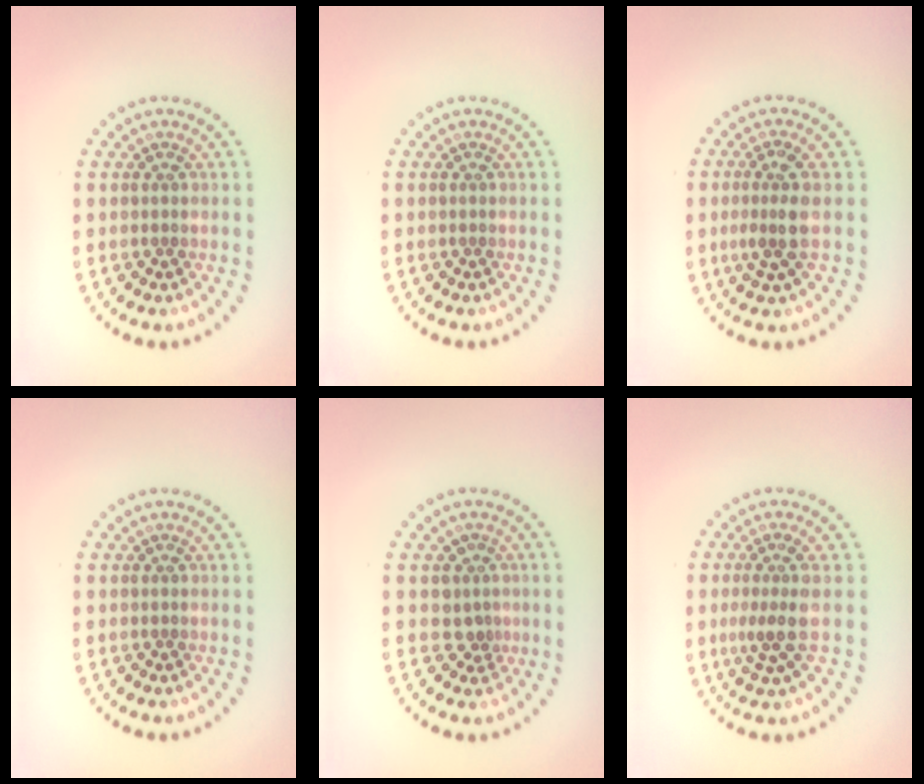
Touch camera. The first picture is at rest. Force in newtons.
{"total": 0.0}
{"total": 2.9, "press": 2.4, "slide": 1.6}
{"total": 0.0}
{"total": 1.8, "press": 1.3, "slide": 1.2}
{"total": 2.7, "press": 2.0, "slide": 1.8}